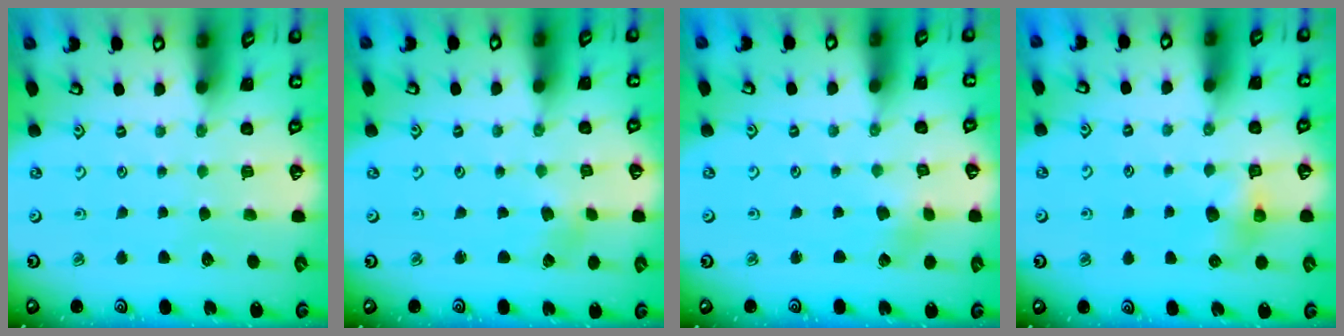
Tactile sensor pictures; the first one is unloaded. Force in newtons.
{"total": 2.6, "press": 2.6, "slide": 0.4}
{"total": 1.4, "press": 1.4, "slide": 0.2}
{"total": 6.3, "press": 6.3, "slide": 0.4}